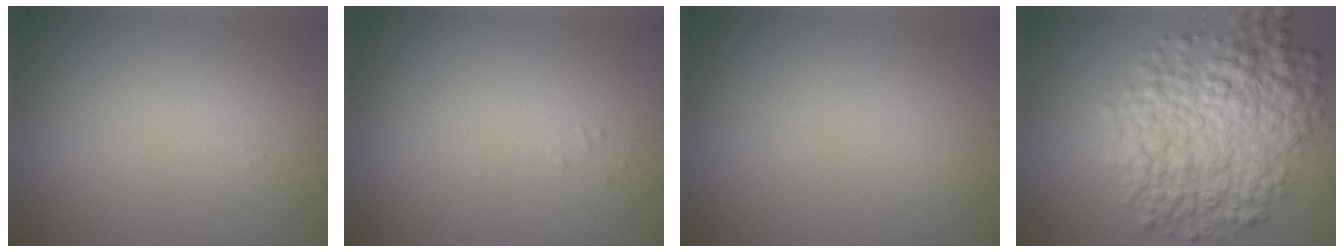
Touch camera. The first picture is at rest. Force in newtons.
{"total": 0.0}
{"total": 0.0}
{"total": 8.9, "press": 8.9, "slide": 0.2}